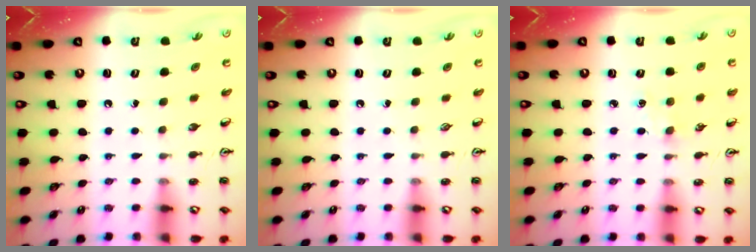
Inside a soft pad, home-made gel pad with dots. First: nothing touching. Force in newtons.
{"total": 0.0}
{"total": 2.7, "press": 2.7, "slide": 0.4}